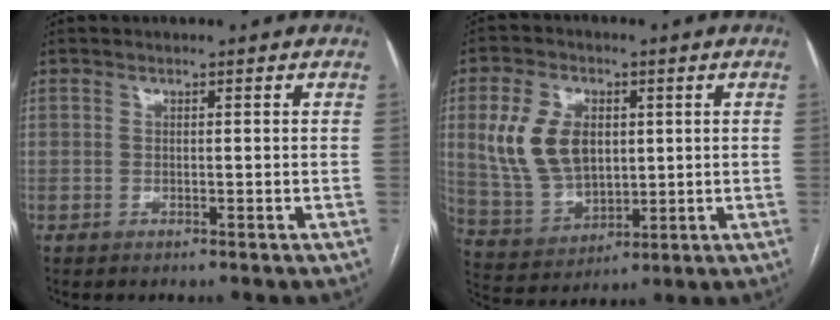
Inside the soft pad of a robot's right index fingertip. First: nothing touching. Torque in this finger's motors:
{"motor_torque": [0.85, -0.02, 0.27, 0.07]}